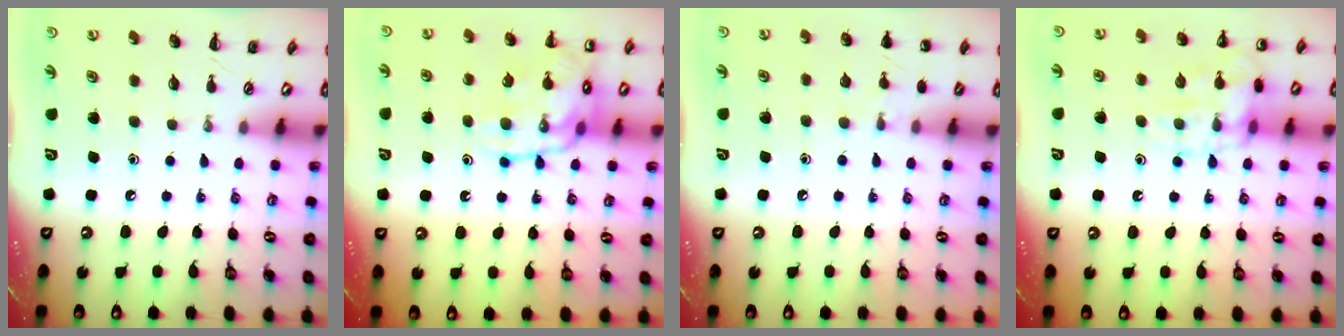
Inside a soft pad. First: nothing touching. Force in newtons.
{"total": 14.5, "press": 14.3, "slide": 1.9}
{"total": 5.6, "press": 5.3, "slide": 1.6}
{"total": 12.4, "press": 12.4, "slide": 0.8}